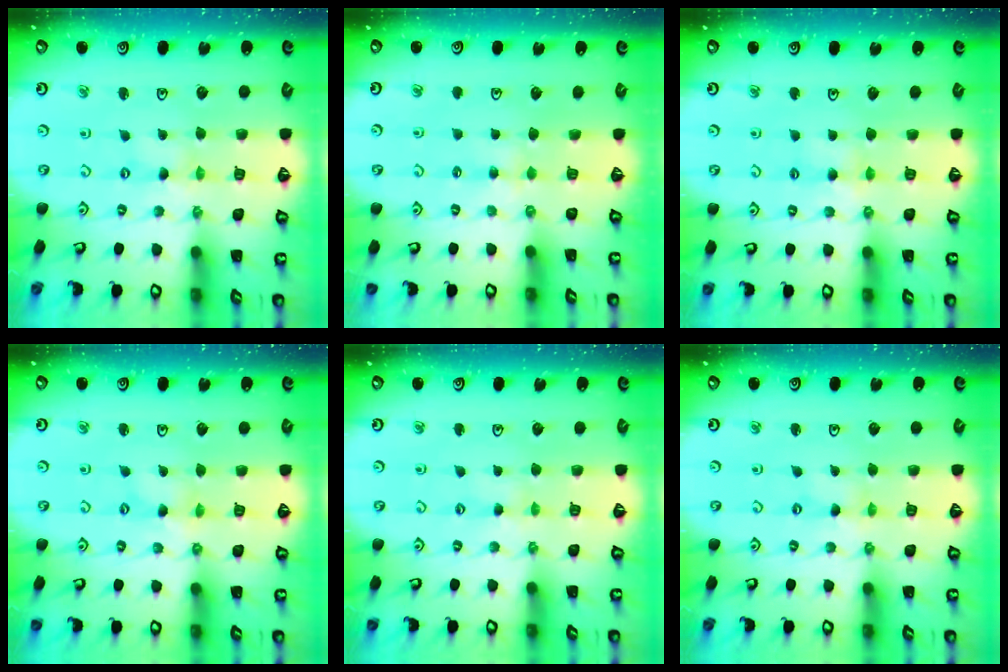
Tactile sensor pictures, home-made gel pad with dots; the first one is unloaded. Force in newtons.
{"total": 2.3, "press": 2.2, "slide": 0.4}
{"total": 5.0, "press": 5.0, "slide": 0.6}
{"total": 0.8, "press": 0.7, "slide": 0.3}
{"total": 1.2, "press": 1.2, "slide": 0.3}
{"total": 0.0}